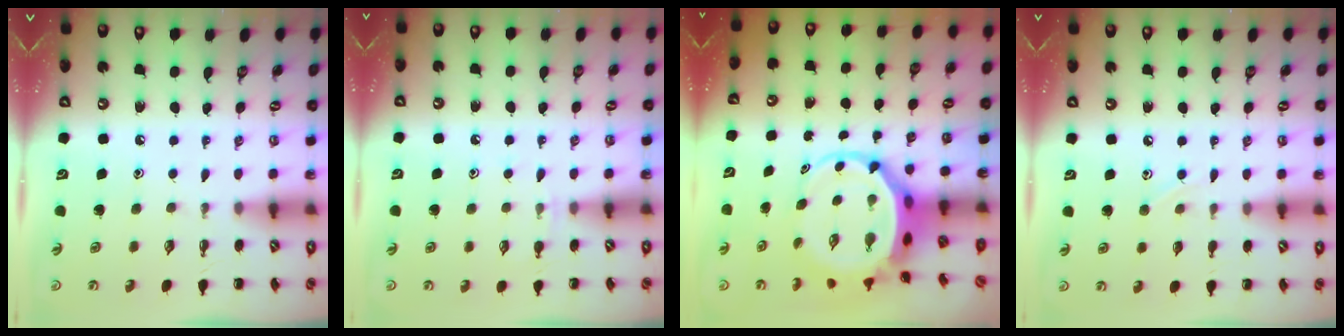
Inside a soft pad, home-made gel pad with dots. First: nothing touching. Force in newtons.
{"total": 4.9, "press": 4.6, "slide": 1.7}
{"total": 6.4, "press": 6.2, "slide": 1.6}
{"total": 3.9, "press": 3.7, "slide": 1.2}